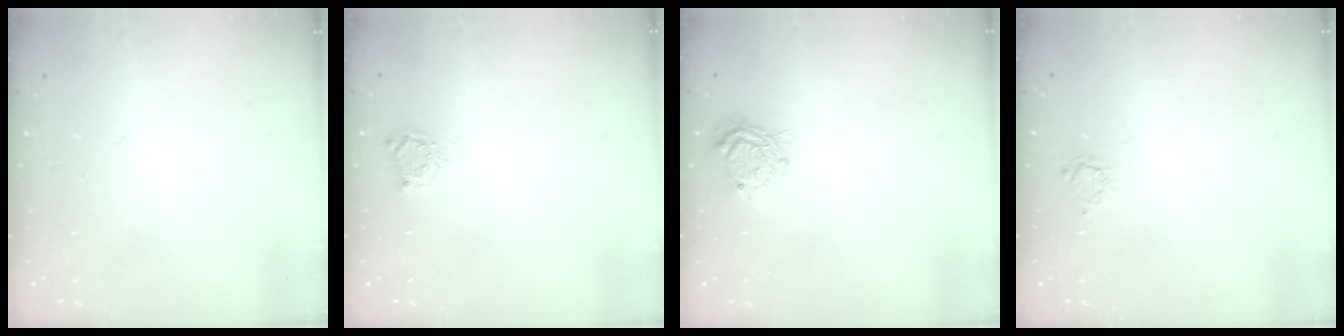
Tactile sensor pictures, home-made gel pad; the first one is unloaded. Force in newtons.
{"total": 3.6, "press": 3.5, "slide": 0.4}
{"total": 8.1, "press": 8.1, "slide": 0.7}
{"total": 2.8, "press": 2.8, "slide": 0.4}